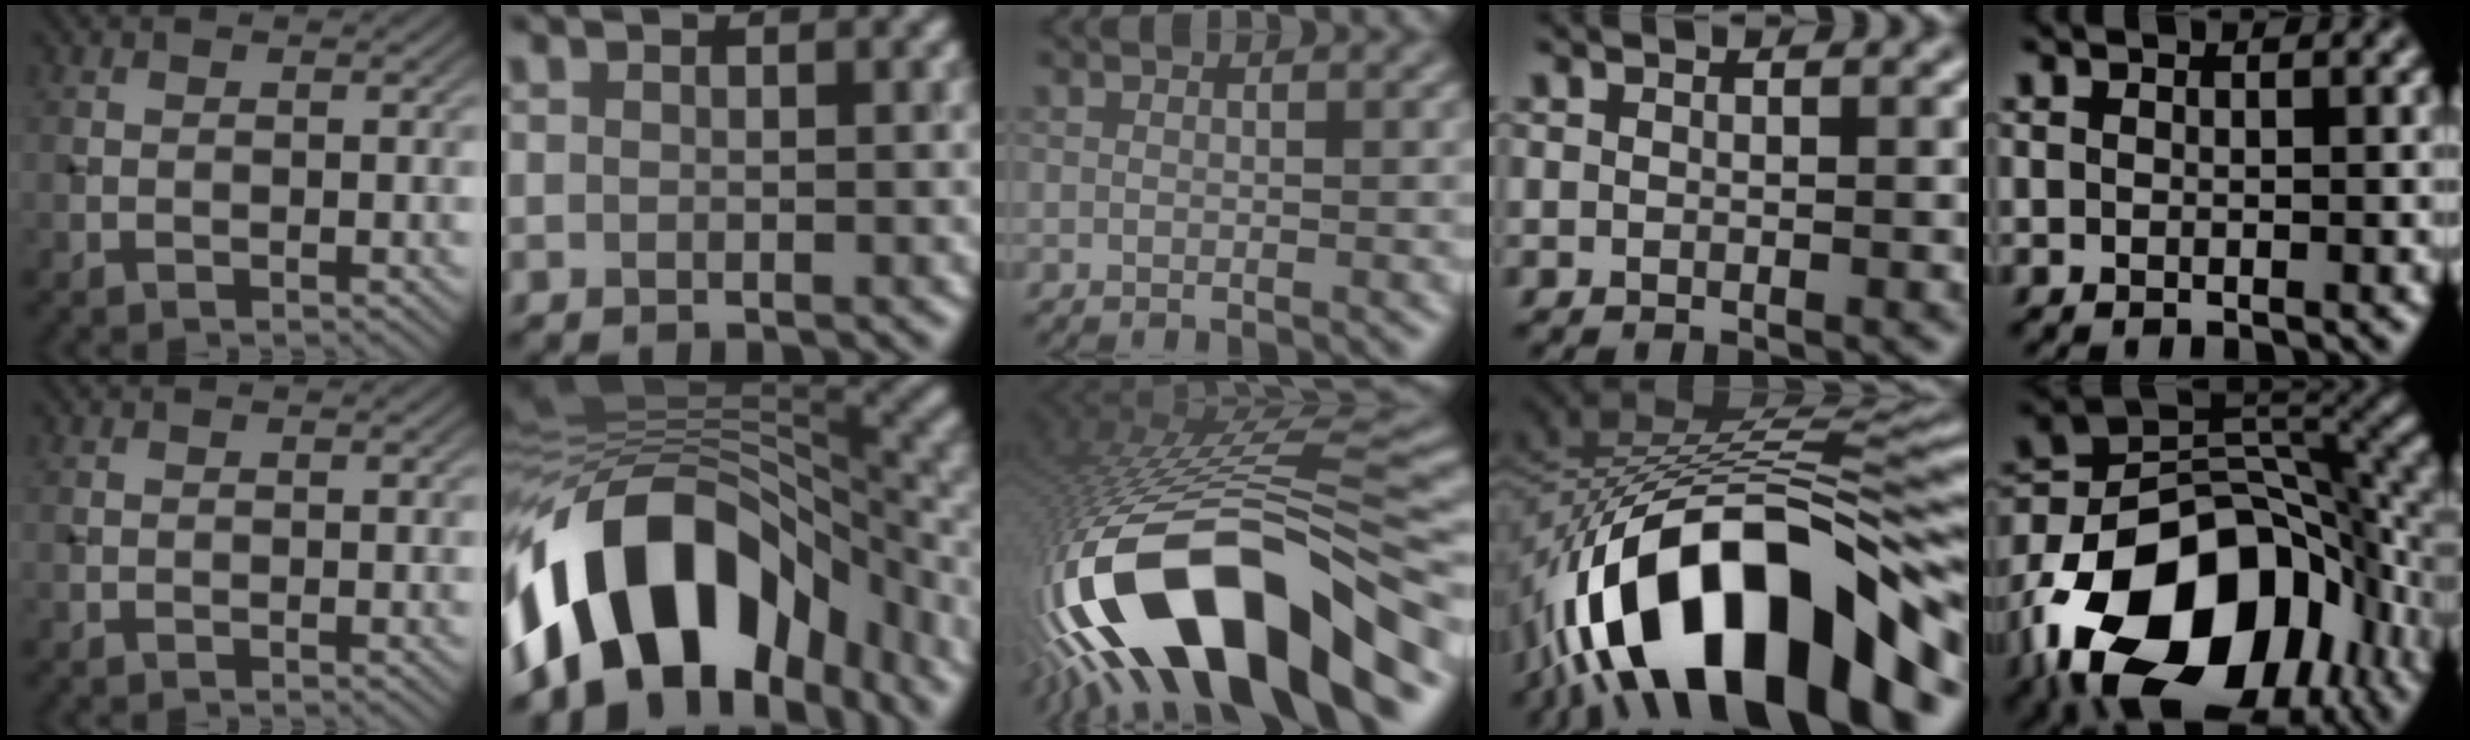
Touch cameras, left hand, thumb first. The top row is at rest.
{"index": {"total": 14.2, "force": [-7.0, 8.6, 8.9], "torque": [-0.144, 0.023, -0.121]}, "middle": {"total": 16.7, "force": [-7.8, 6.0, 13.5], "torque": [-0.254, 0.002, -0.117]}, "ring": {"total": 16.5, "force": [-8.2, 6.6, 12.7], "torque": [-0.209, 0.021, -0.135]}, "little": {"total": 18.5, "force": [-8.9, 11.5, 11.4], "torque": [-0.214, -0.015, -0.152]}}